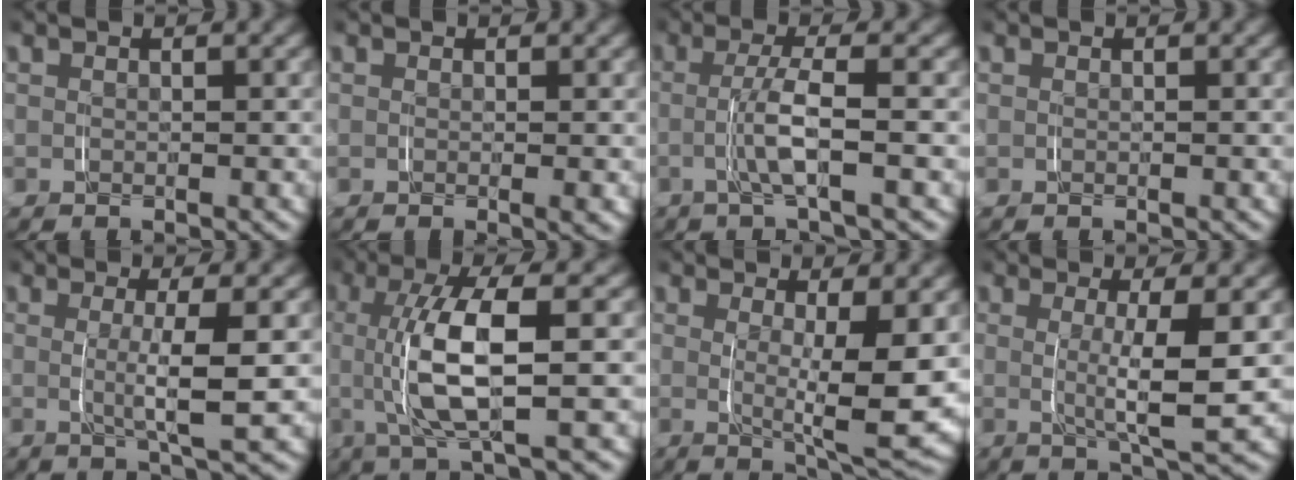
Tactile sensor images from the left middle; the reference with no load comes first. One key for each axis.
{"total": 0.5, "fx": 0.1, "fy": -0.1, "fz": 0.5, "tx": -0.003, "ty": -0.002, "tz": 0.000}
{"total": 3.1, "fx": -0.5, "fy": -0.2, "fz": 3.1, "tx": -0.062, "ty": 0.000, "tz": -0.013}
{"total": 0.0}
{"total": 4.2, "fx": 0.4, "fy": 0.0, "fz": 4.2, "tx": -0.070, "ty": -0.008, "tz": 0.008}
{"total": 6.6, "fx": -0.2, "fy": 1.3, "fz": 6.5, "tx": -0.132, "ty": 0.004, "tz": -0.008}
{"total": 7.0, "fx": 0.9, "fy": 1.6, "fz": 6.8, "tx": -0.093, "ty": -0.024, "tz": 0.017}
{"total": 5.5, "fx": 0.6, "fy": 0.6, "fz": 5.4, "tx": -0.085, "ty": -0.011, "tz": 0.009}